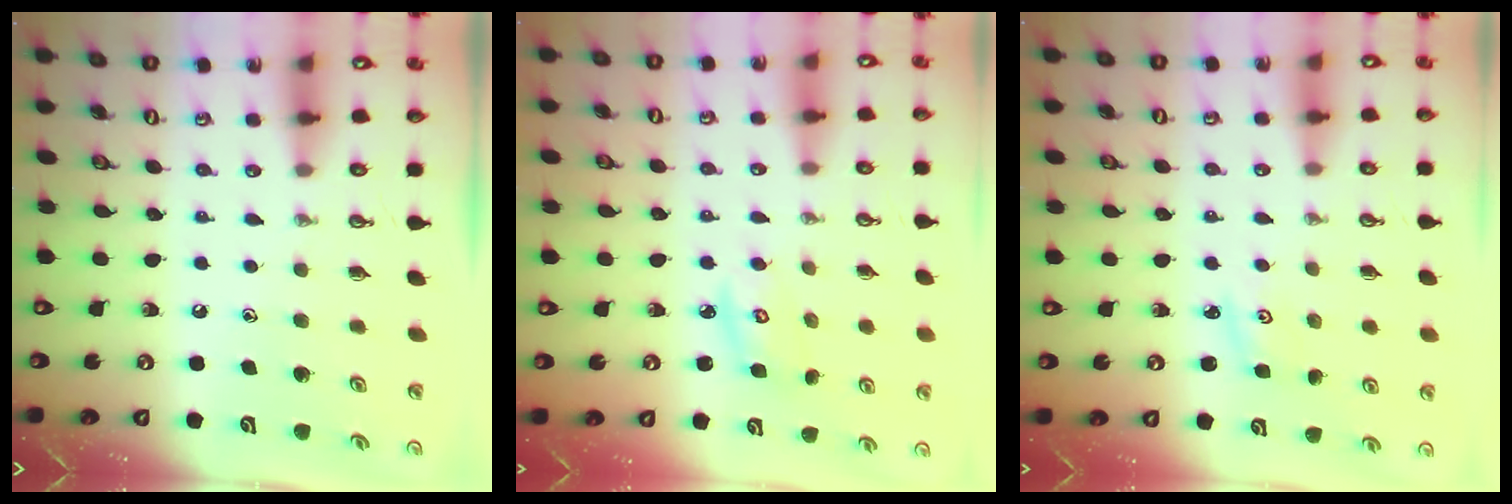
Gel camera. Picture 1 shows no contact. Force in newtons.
{"total": 4.2, "press": 4.2, "slide": 0.2}
{"total": 2.5, "press": 2.5, "slide": 0.3}